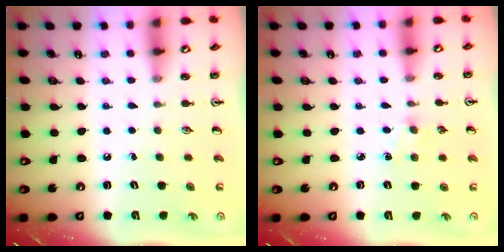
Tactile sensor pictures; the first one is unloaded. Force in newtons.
{"total": 2.9, "press": 2.9, "slide": 0.4}